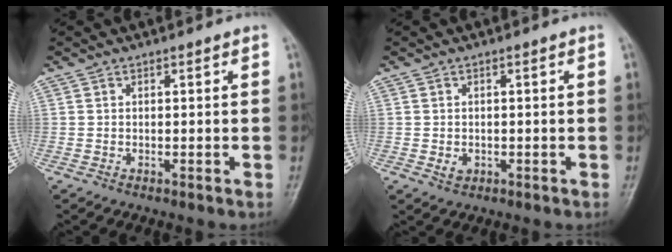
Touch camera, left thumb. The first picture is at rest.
{"total": 2.1, "force": [-0.5, 1.7, 1.1], "torque": [-0.011, 0.001, -0.005]}